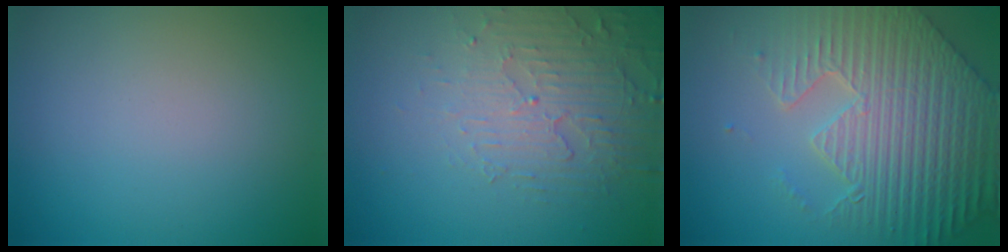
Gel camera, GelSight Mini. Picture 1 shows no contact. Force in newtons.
{"total": 4.9, "press": 3.4, "slide": 3.6}
{"total": 8.4, "press": 6.5, "slide": 5.3}